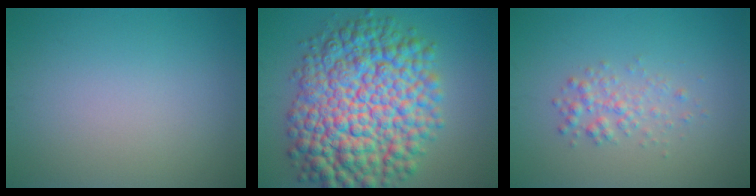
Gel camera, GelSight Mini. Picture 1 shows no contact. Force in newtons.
{"total": 14.3, "press": 14.3, "slide": 0.3}
{"total": 1.9, "press": 1.9, "slide": 0.0}